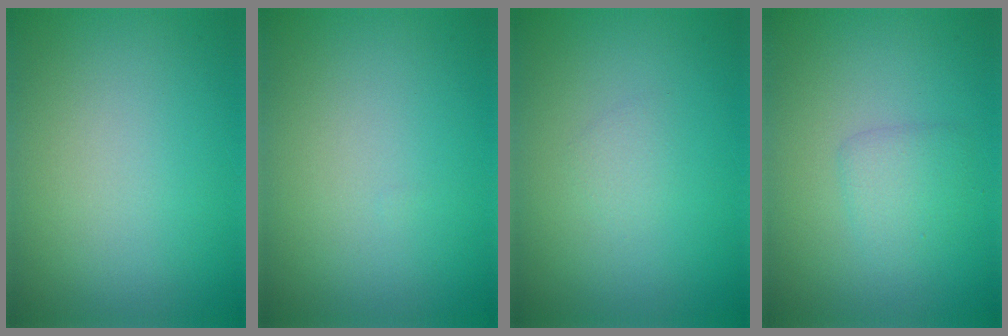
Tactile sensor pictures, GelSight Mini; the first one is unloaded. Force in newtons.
{"total": 0.0}
{"total": 0.8, "press": 0.8, "slide": 0.1}
{"total": 1.8, "press": 1.8, "slide": 0.1}